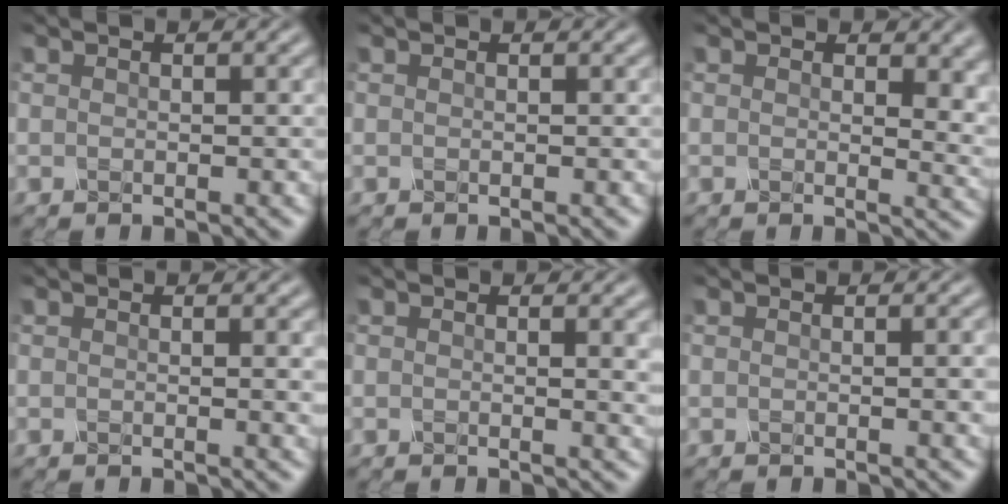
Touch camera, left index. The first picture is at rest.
{"total": 0.0}
{"total": 4.1, "force": [1.3, 2.4, 3.1], "torque": [-0.036, -0.014, 0.023]}
{"total": 0.8, "force": [0.3, 0.0, 0.7], "torque": [-0.008, -0.005, 0.005]}
{"total": 1.3, "force": [0.6, 0.2, 1.1], "torque": [-0.014, -0.005, 0.010]}
{"total": 1.4, "force": [0.1, 0.2, 1.3], "torque": [-0.015, -0.004, 0.002]}